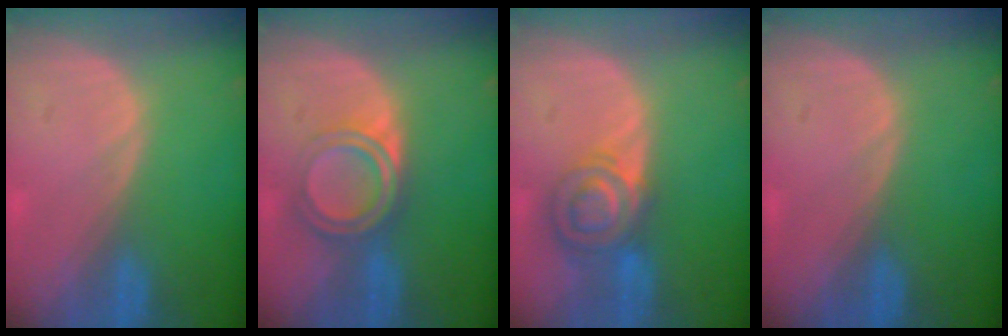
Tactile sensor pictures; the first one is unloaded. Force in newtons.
{"total": 5.8, "press": 5.0, "slide": 2.8}
{"total": 7.3, "press": 6.1, "slide": 4.0}
{"total": 0.0}